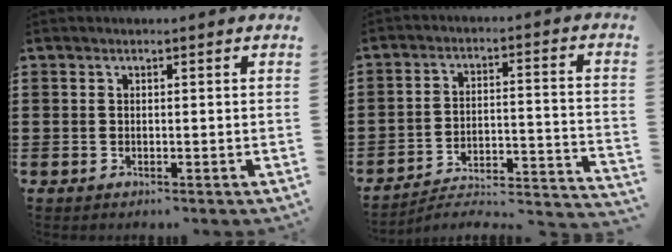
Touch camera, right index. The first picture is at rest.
{"total": 2.8, "force": [-2.5, 0.3, 1.3], "torque": [-0.035, -0.019, -0.062]}